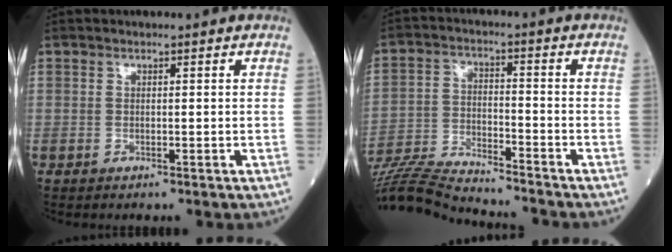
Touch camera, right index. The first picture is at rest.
{"total": 14.9, "force": [-14.3, 0.2, 4.3], "torque": [-0.083, -0.002, -0.247]}